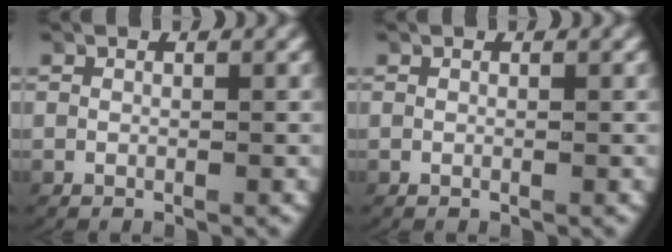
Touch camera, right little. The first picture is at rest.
{"total": 0.0}